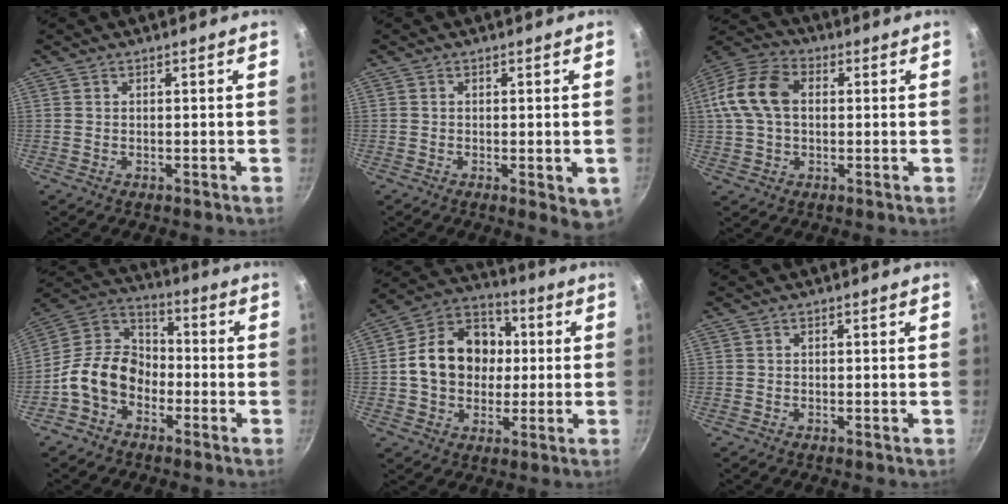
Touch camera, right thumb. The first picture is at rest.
{"total": 4.2, "force": [-0.9, 1.4, 3.9], "torque": [-0.050, -0.012, -0.011]}
{"total": 13.1, "force": [1.6, 8.9, 9.5], "torque": [-0.172, 0.027, 0.015]}
{"total": 12.8, "force": [-4.9, 9.3, 7.2], "torque": [-0.091, 0.056, -0.119]}
{"total": 16.5, "force": [0.8, 13.2, 9.9], "torque": [-0.135, 0.029, 0.001]}
{"total": 0.0}